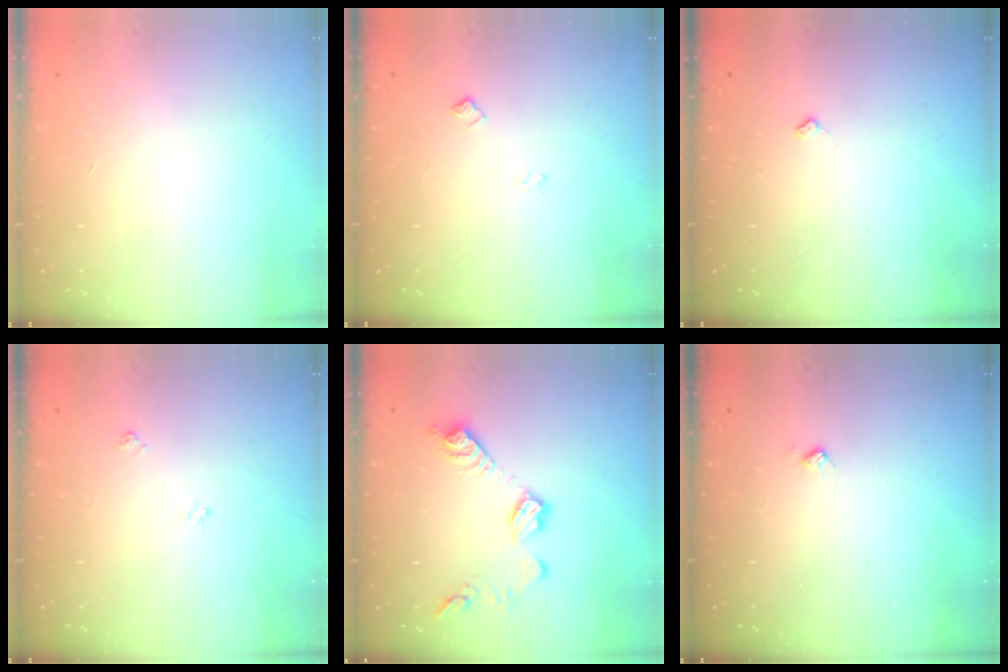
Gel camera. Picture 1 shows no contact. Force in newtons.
{"total": 5.1, "press": 5.0, "slide": 0.8}
{"total": 2.8, "press": 2.8, "slide": 0.4}
{"total": 3.7, "press": 3.7, "slide": 0.6}
{"total": 12.5, "press": 12.5, "slide": 0.7}
{"total": 3.4, "press": 3.3, "slide": 0.7}